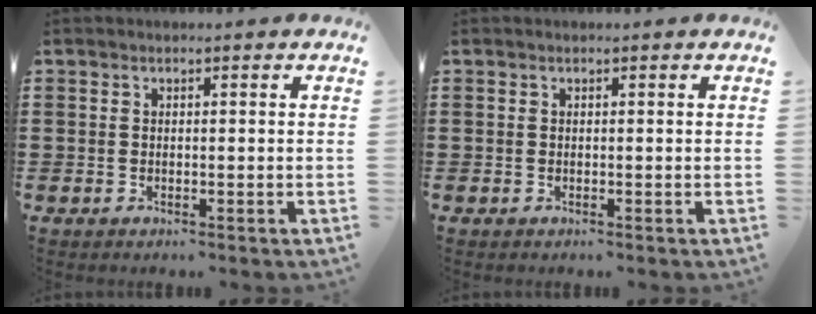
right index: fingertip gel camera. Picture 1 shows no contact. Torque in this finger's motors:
{"motor_torque": [1.28, 0.86, 0.04, 0.01]}